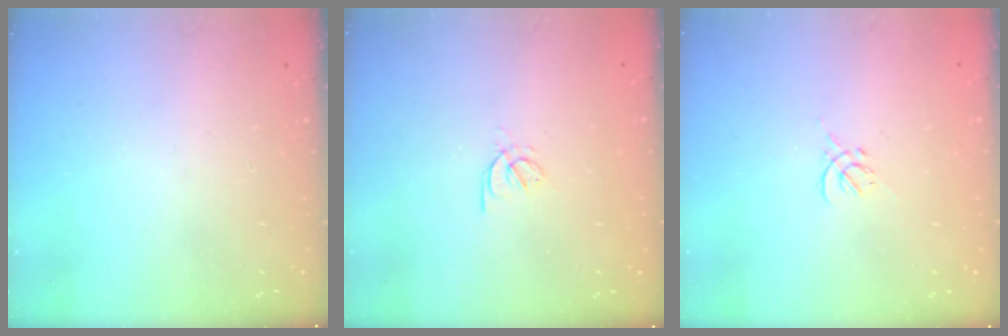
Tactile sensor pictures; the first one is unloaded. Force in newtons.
{"total": 2.3, "press": 2.3, "slide": 0.6}
{"total": 0.0}